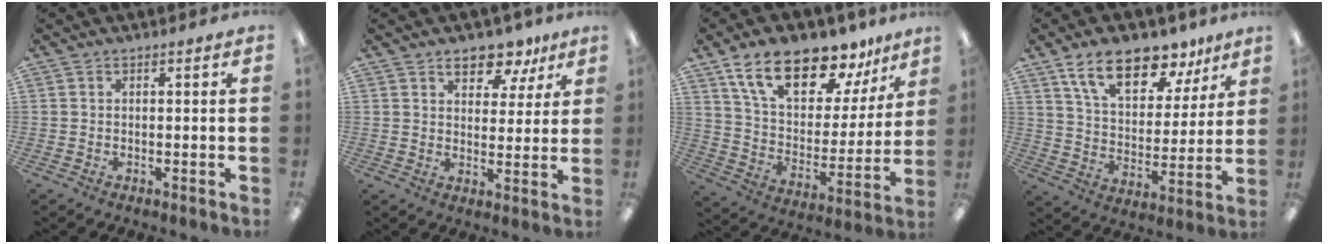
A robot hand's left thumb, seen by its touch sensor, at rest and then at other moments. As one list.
[{"total": 8.7, "force": [6.0, 4.8, 4.1], "torque": [-0.045, -0.030, 0.101]}, {"total": 19.2, "force": [14.0, 8.4, 10.2], "torque": [-0.179, -0.080, 0.246]}, {"total": 16.9, "force": [11.6, 8.1, 9.3], "torque": [-0.151, -0.056, 0.203]}]